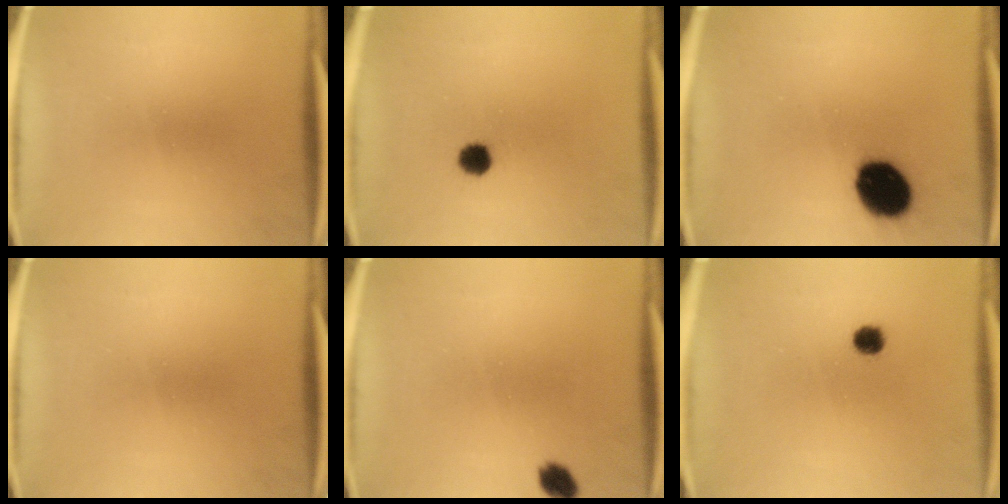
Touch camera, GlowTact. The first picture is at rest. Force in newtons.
{"total": 3.7}
{"total": 14.8}
{"total": 0.0}
{"total": 2.9}
{"total": 2.8}